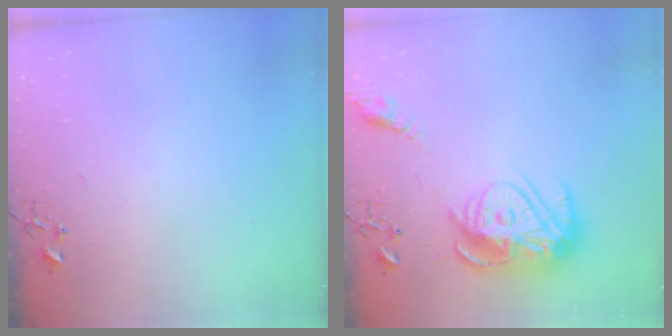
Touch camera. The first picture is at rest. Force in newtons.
{"total": 19.5, "press": 19.4, "slide": 1.7}